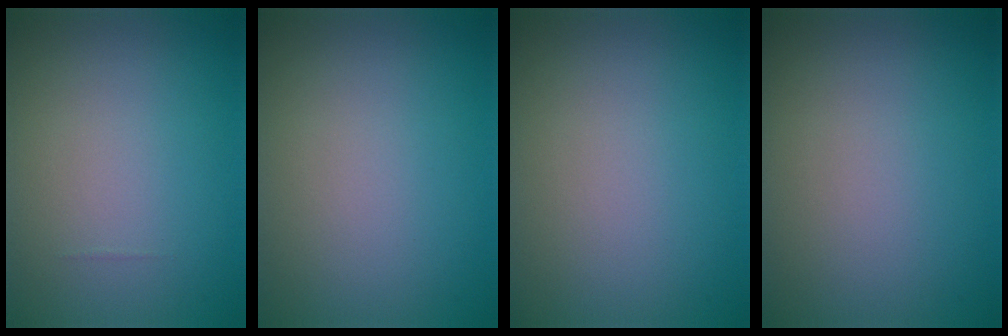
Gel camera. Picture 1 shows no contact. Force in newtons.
{"total": 0.0}
{"total": 0.0}
{"total": 0.0}